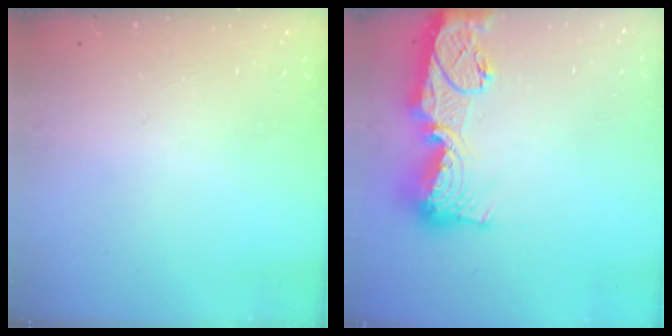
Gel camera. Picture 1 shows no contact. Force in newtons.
{"total": 18.5, "press": 18.4, "slide": 1.7}